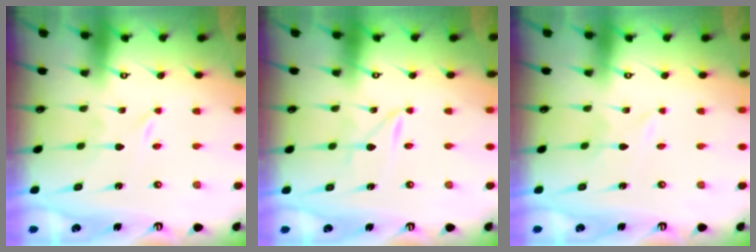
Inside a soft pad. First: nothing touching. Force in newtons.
{"total": 1.4, "press": 1.4, "slide": 0.2}
{"total": 1.7, "press": 1.7, "slide": 0.2}